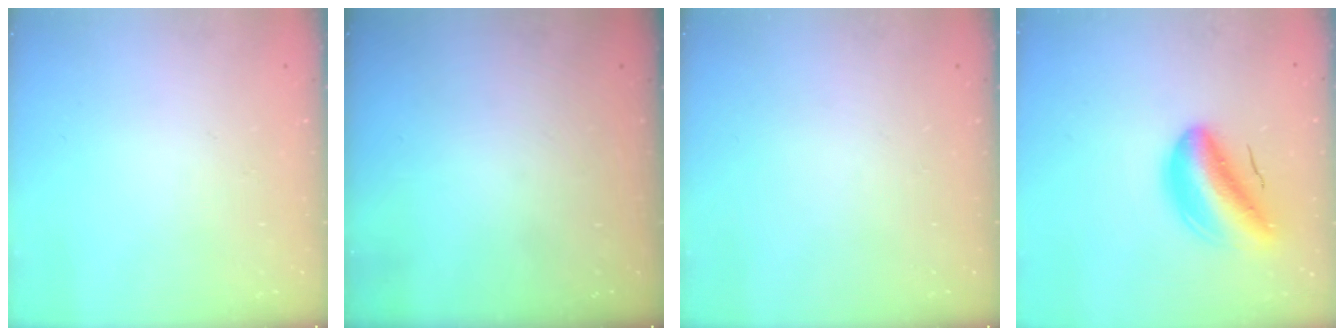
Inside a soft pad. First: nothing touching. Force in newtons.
{"total": 0.0}
{"total": 0.0}
{"total": 8.9, "press": 8.4, "slide": 2.9}